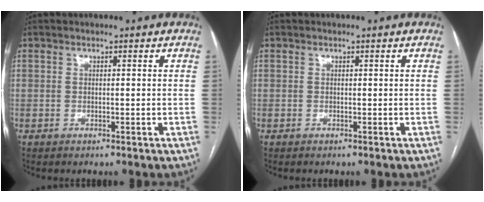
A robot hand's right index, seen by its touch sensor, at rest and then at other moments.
{"total": 0.0}